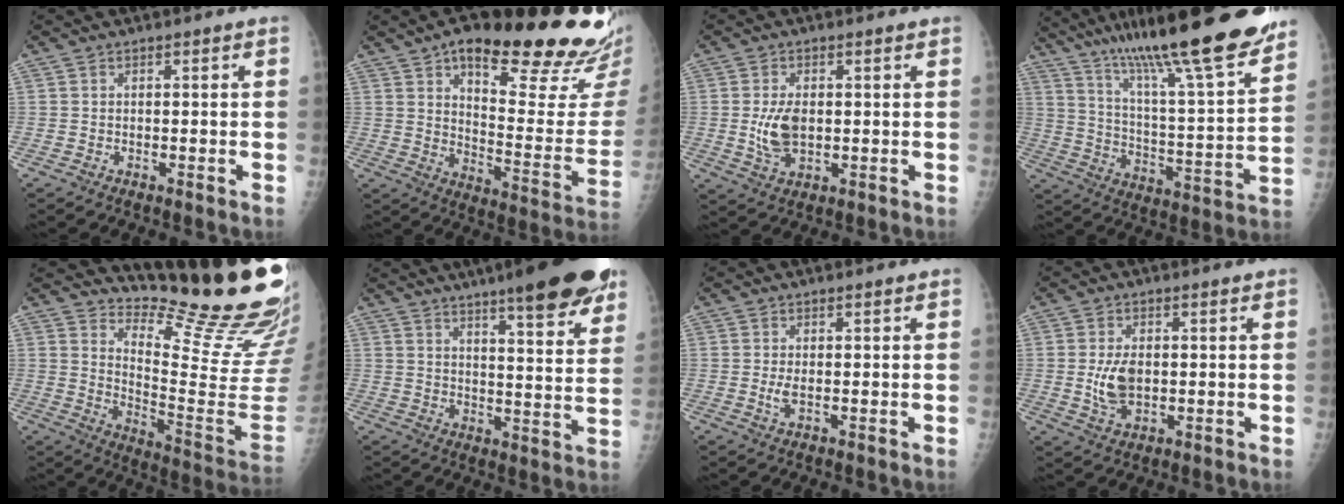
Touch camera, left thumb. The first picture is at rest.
{"total": 26.9, "force": [18.4, 6.8, 18.4], "torque": [-0.213, -0.092, 0.261]}
{"total": 6.2, "force": [0.3, 3.5, 5.1], "torque": [-0.099, -0.008, 0.012]}
{"total": 26.8, "force": [20.6, 3.0, 16.8], "torque": [-0.254, -0.076, 0.327]}
{"total": 22.5, "force": [19.2, 2.8, 11.4], "torque": [-0.133, -0.198, 0.266]}
{"total": 20.3, "force": [14.1, 3.5, 14.2], "torque": [-0.174, -0.056, 0.188]}
{"total": 2.0, "force": [0.3, 0.6, 1.9], "torque": [-0.039, -0.003, 0.011]}
{"total": 5.8, "force": [0.2, 3.3, 4.7], "torque": [-0.089, -0.007, 0.011]}